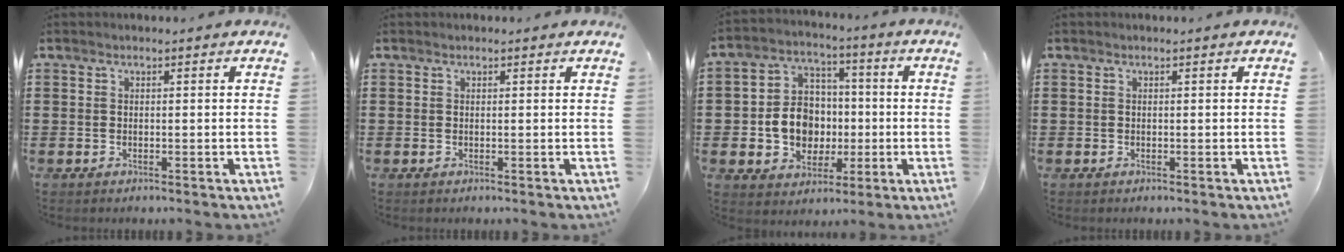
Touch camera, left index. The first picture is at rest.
{"total": 0.0}
{"total": 8.8, "force": [-1.0, 7.9, 3.8], "torque": [-0.096, 0.020, -0.015]}
{"total": 0.0}